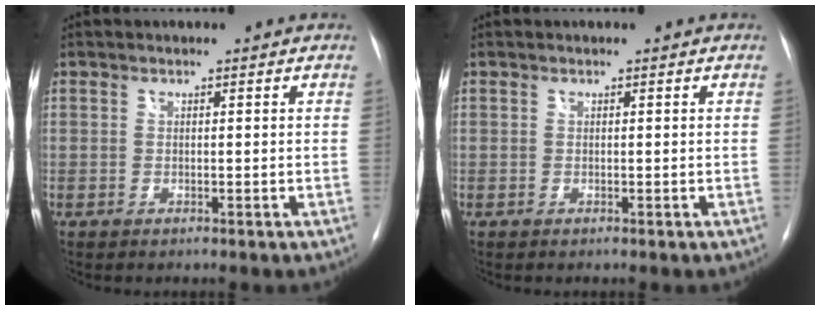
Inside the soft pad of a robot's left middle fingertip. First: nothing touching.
{"total": 0.0}